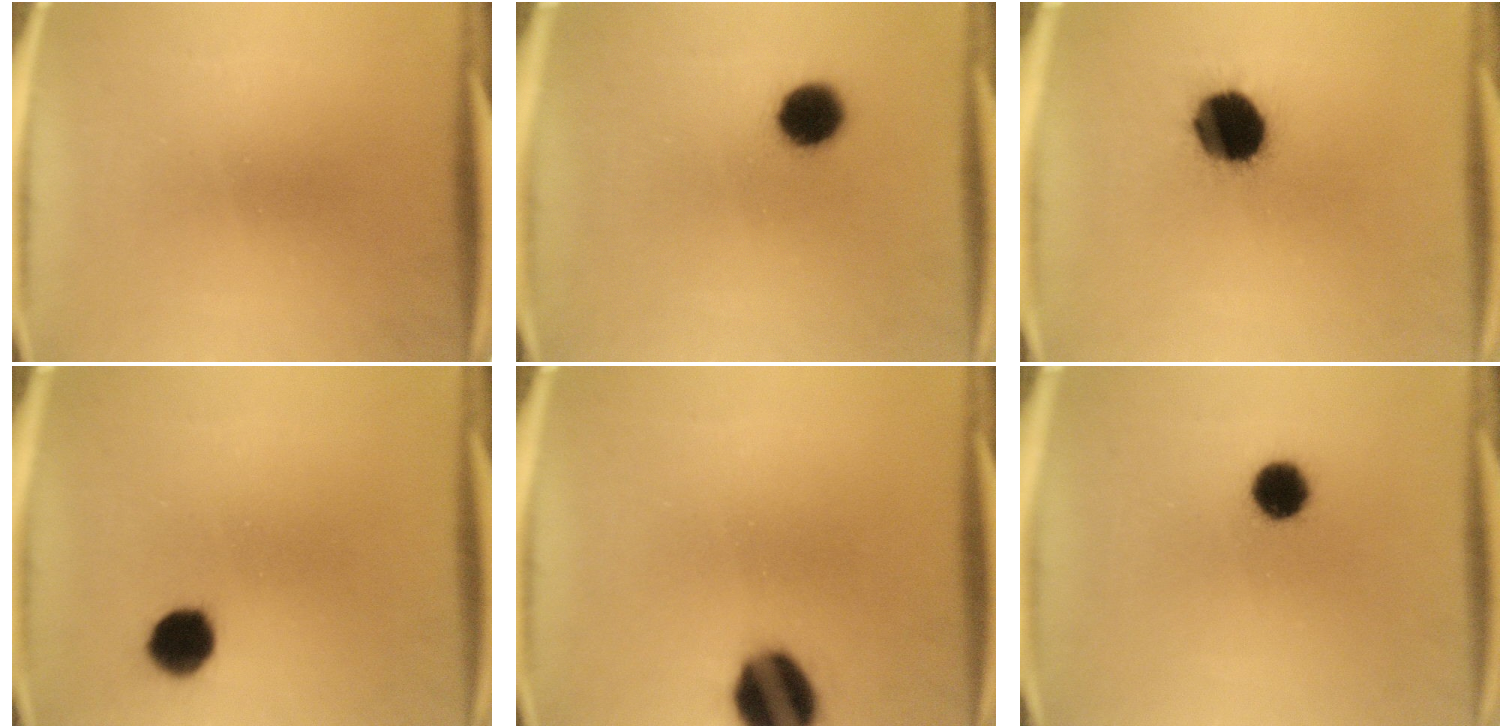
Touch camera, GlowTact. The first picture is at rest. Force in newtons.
{"total": 6.9}
{"total": 14.6}
{"total": 6.7}
{"total": 13.3}
{"total": 7.2}